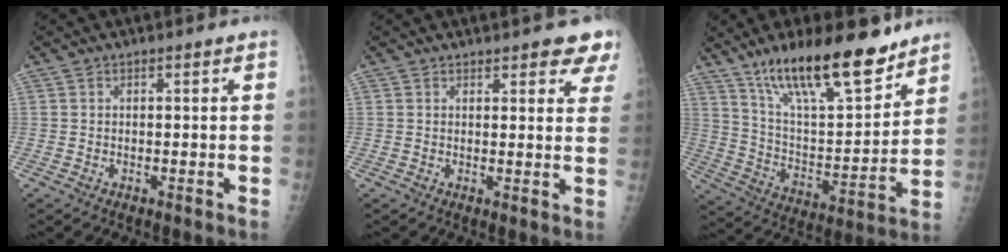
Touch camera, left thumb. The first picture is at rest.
{"total": 6.6, "force": [5.2, 2.5, 3.4], "torque": [-0.002, -0.020, 0.051]}
{"total": 22.5, "force": [16.0, 6.7, 14.4], "torque": [-0.205, -0.075, 0.277]}